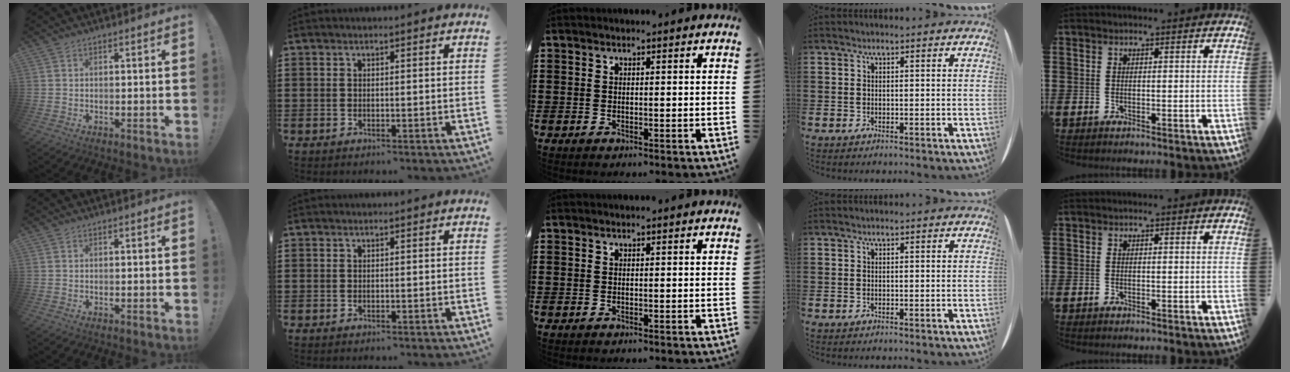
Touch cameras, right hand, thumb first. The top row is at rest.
{}